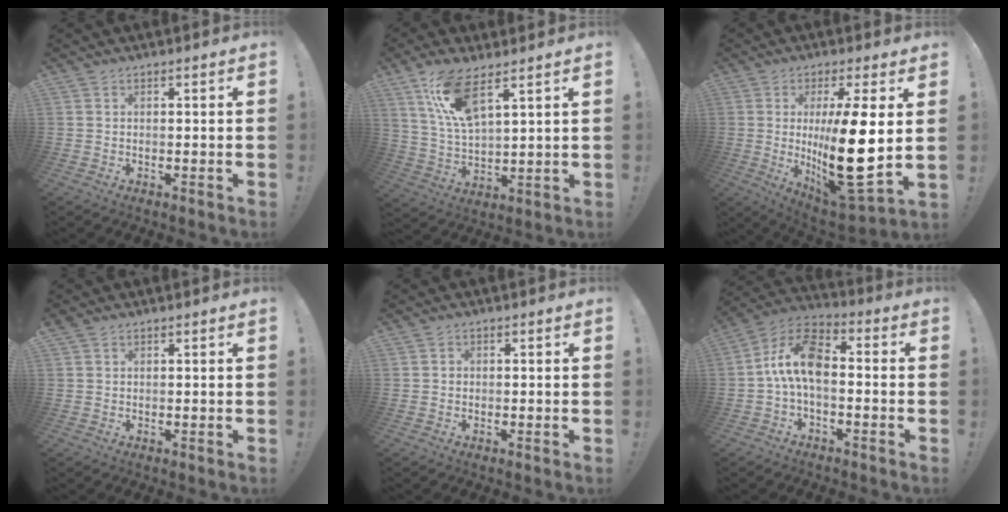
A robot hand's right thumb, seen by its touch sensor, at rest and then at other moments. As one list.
[{"total": 12.0, "force": [7.4, 3.6, 8.7], "torque": [-0.178, -0.029, 0.133]}, {"total": 20.6, "force": [1.5, 6.1, 19.7], "torque": [-0.329, -0.033, 0.025]}, {"total": 0.9, "force": [0.6, 0.5, 0.4], "torque": [-0.002, -0.001, 0.010]}, {"total": 0.8, "force": [-0.2, 0.8, 0.0], "torque": [-0.005, 0.006, -0.003]}, {"total": 12.0, "force": [-0.5, 6.6, 10.0], "torque": [-0.190, 0.012, -0.008]}]